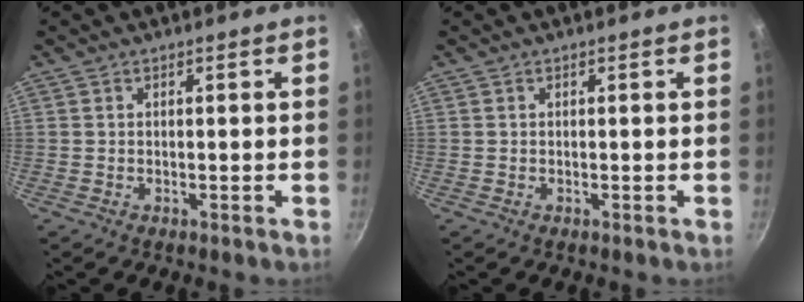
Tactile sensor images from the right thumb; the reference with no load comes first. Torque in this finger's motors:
{"motor_torque": [-0.01, -0.03, 0.10, -0.06, 0.00]}